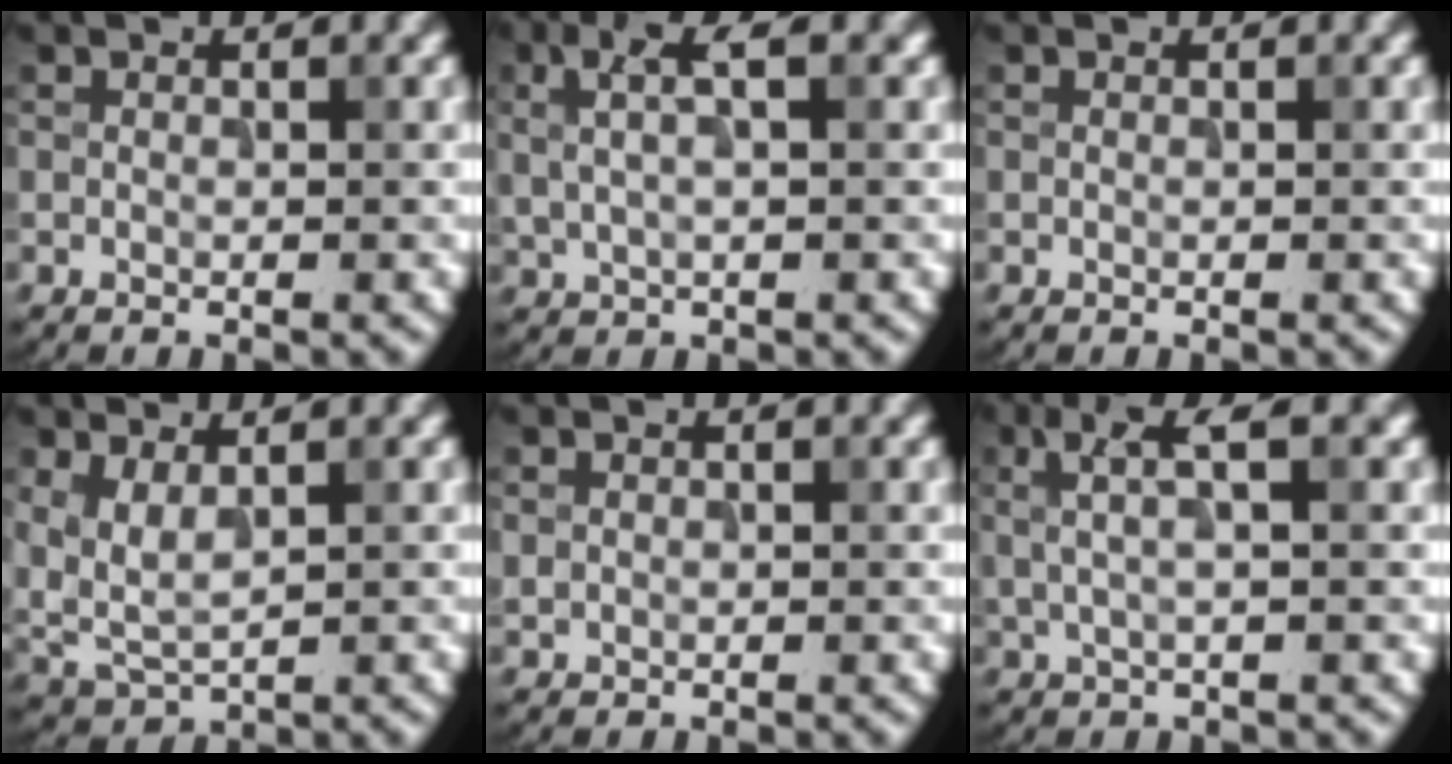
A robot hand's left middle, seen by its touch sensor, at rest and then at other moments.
{"total": 3.4, "force": [1.1, 1.2, 2.9], "torque": [-0.059, 0.006, 0.022]}
{"total": 0.0}
{"total": 3.5, "force": [1.2, 1.8, 2.7], "torque": [-0.067, -0.004, 0.026]}
{"total": 0.7, "force": [0.2, 0.7, 0.2], "torque": [0.000, -0.003, 0.005]}
{"total": 3.4, "force": [1.1, 0.7, 3.2], "torque": [-0.060, 0.004, 0.023]}